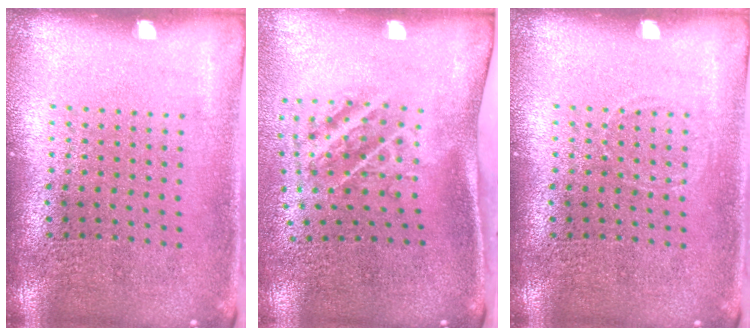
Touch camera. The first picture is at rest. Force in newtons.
{"total": 1.9, "press": 1.1, "slide": 1.6}
{"total": 0.6, "press": 0.6, "slide": 0.0}